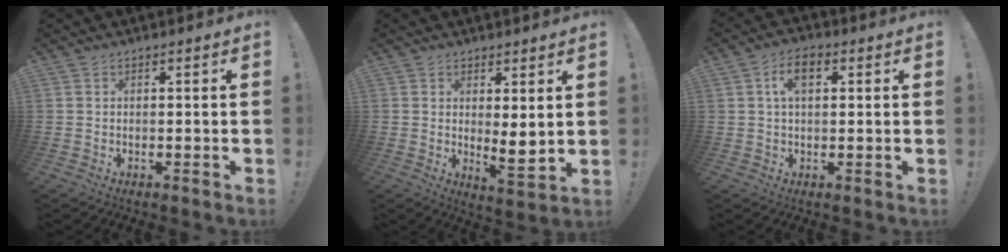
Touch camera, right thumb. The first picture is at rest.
{"total": 4.9, "force": [2.3, 1.1, 4.1], "torque": [-0.041, -0.039, 0.042]}
{"total": 6.3, "force": [1.8, 3.4, 4.9], "torque": [-0.080, 0.006, 0.031]}